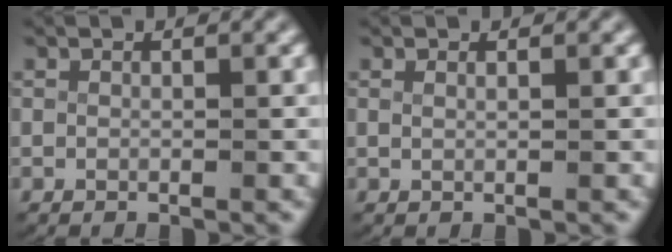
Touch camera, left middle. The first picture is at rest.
{"total": 0.6, "force": [0.3, -0.3, 0.4], "torque": [-0.010, -0.006, 0.010]}